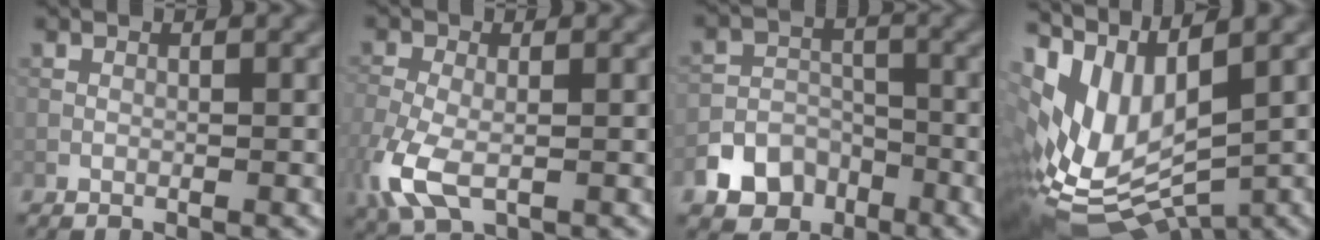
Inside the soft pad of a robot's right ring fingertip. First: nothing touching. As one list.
[{"total": 5.6, "force": [-2.1, 3.0, 4.3], "torque": [-0.117, -0.013, -0.048]}, {"total": 6.3, "force": [-4.0, 4.6, 1.6], "torque": [-0.009, -0.008, -0.075]}, {"total": 11.1, "force": [1.5, 5.5, 9.5], "torque": [-0.217, -0.014, 0.056]}]